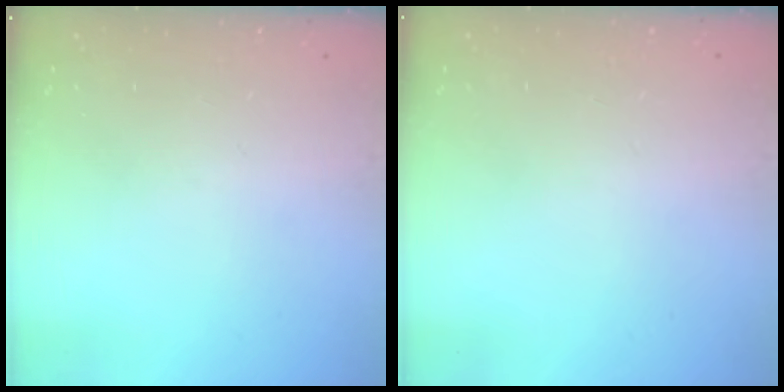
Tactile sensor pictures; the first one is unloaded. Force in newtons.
{"total": 2.4, "press": 2.4, "slide": 0.2}